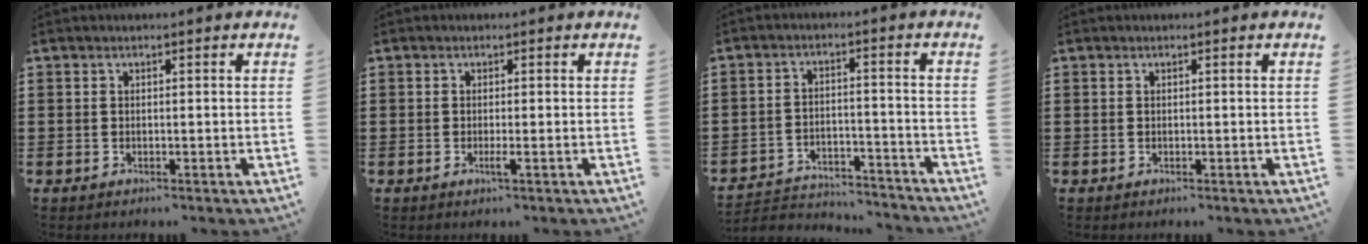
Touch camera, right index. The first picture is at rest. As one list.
[{"total": 1.4, "force": [-0.5, 0.0, 1.3], "torque": [-0.031, -0.007, -0.012]}, {"total": 4.0, "force": [-3.9, 0.6, 0.6], "torque": [-0.015, 0.007, -0.080]}, {"total": 0.0}]